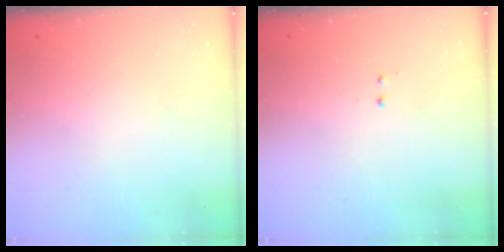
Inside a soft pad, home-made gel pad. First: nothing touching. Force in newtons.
{"total": 0.5, "press": 0.5, "slide": 0.3}